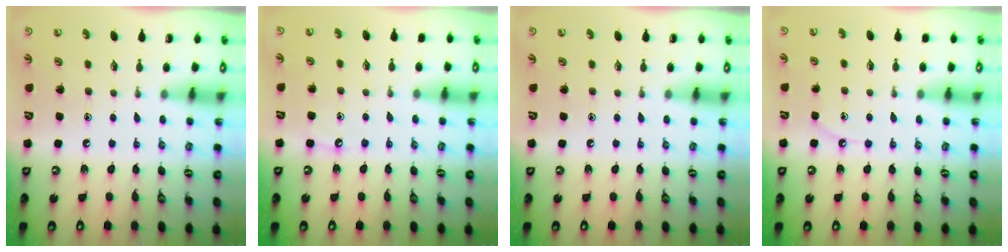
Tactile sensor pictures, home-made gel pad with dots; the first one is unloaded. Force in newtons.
{"total": 4.2, "press": 4.2, "slide": 0.6}
{"total": 0.0}
{"total": 4.7, "press": 4.7, "slide": 0.4}